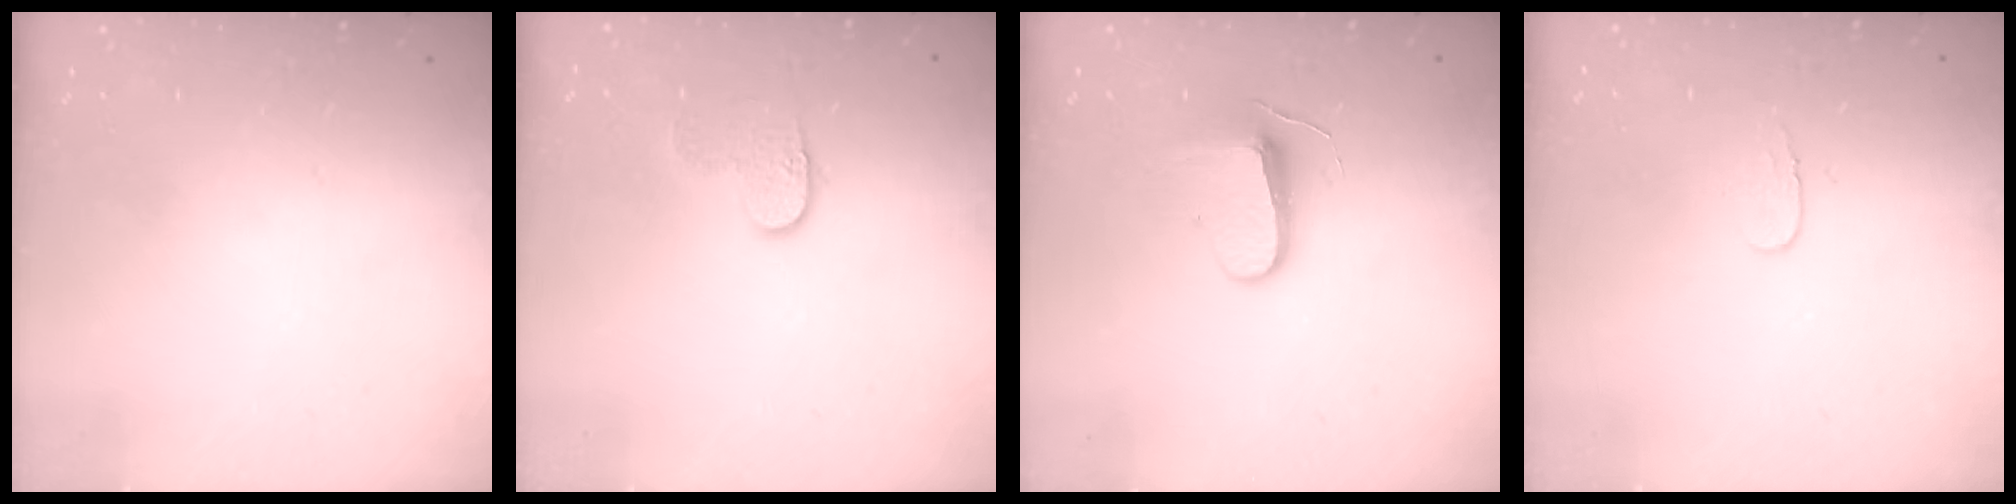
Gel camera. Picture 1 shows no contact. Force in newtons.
{"total": 6.0, "press": 6.0, "slide": 0.5}
{"total": 8.7, "press": 8.7, "slide": 0.5}
{"total": 3.9, "press": 3.9, "slide": 0.4}